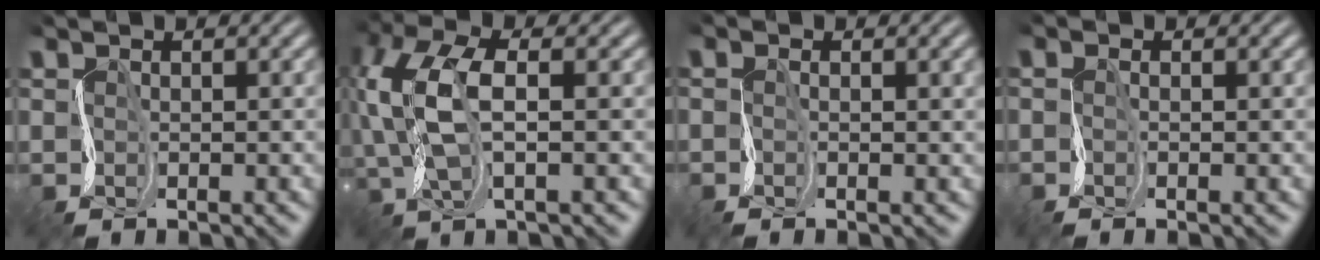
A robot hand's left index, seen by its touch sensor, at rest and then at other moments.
{"total": 7.9, "force": [0.7, 3.8, 6.9], "torque": [-0.172, 0.010, 0.006]}
{"total": 2.3, "force": [0.1, 0.8, 2.2], "torque": [-0.033, 0.002, -0.012]}
{"total": 0.9, "force": [-0.5, 0.1, 0.7], "torque": [-0.012, -0.006, -0.013]}